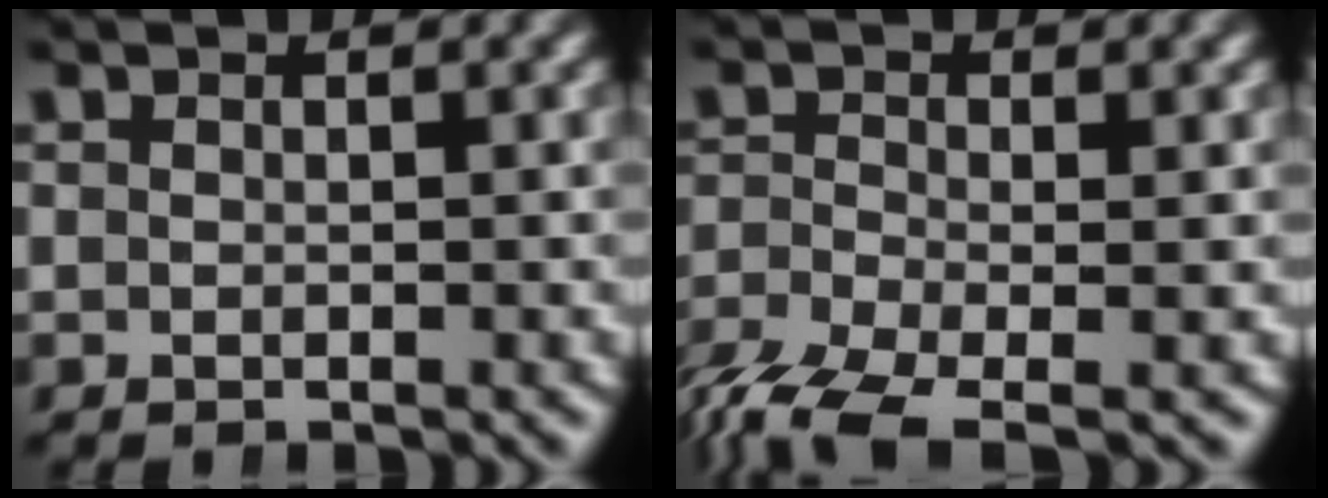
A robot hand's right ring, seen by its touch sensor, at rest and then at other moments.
{"total": 4.6, "force": [-3.5, 1.6, 2.6], "torque": [-0.061, -0.031, -0.042]}